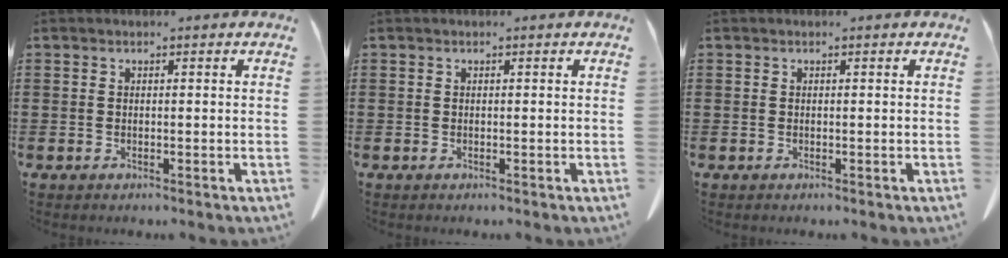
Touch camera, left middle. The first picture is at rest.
{"total": 0.0}
{"total": 0.0}